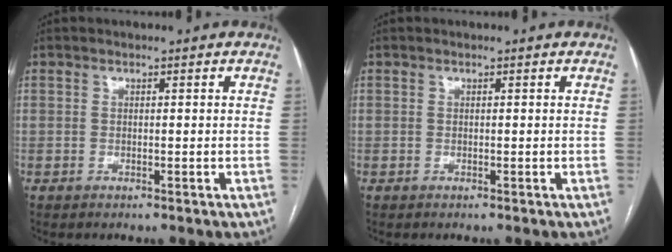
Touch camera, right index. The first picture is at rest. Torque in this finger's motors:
{"motor_torque": [0.48, 0.21, -0.03, 0.00]}